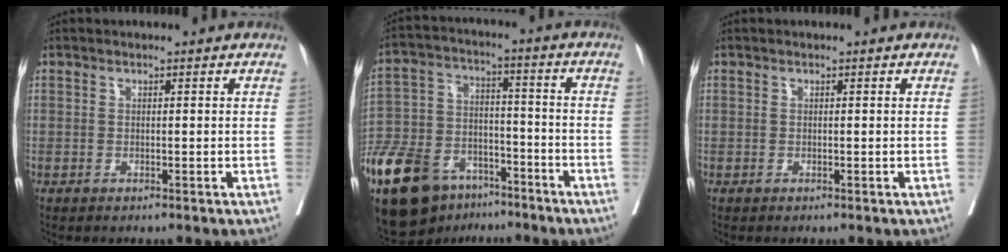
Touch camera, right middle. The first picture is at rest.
{"total": 24.5, "force": [-16.2, 13.0, 12.9], "torque": [-0.331, -0.014, -0.280]}
{"total": 0.0}